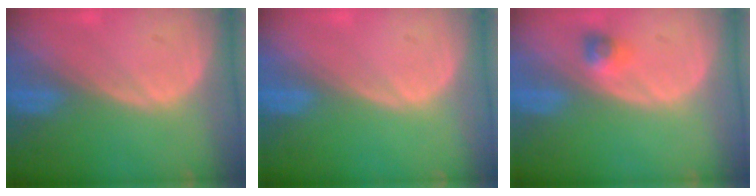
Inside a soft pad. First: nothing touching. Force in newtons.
{"total": 0.0}
{"total": 2.3, "press": 2.0, "slide": 1.1}